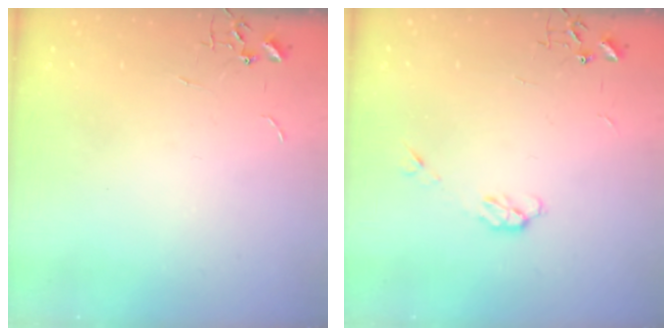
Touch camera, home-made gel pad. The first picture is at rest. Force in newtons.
{"total": 3.8, "press": 3.7, "slide": 0.6}